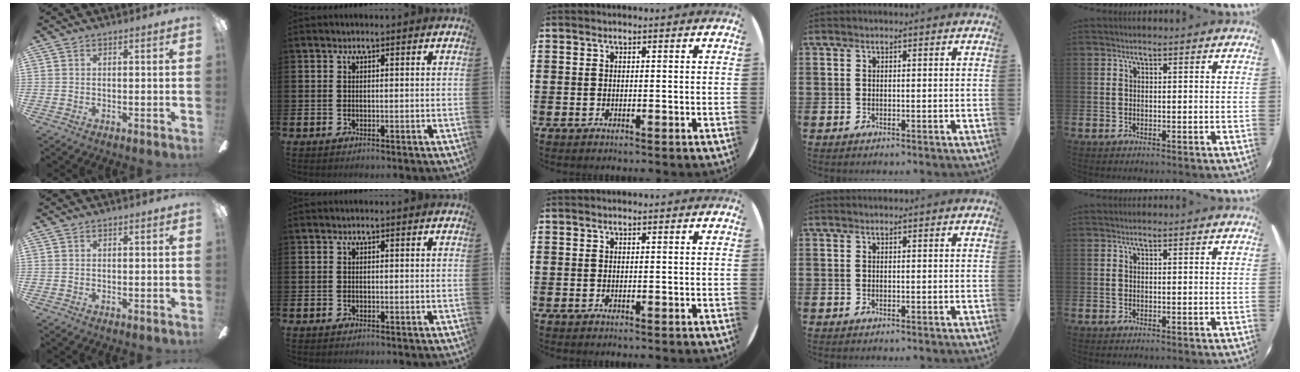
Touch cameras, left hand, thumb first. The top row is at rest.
{}